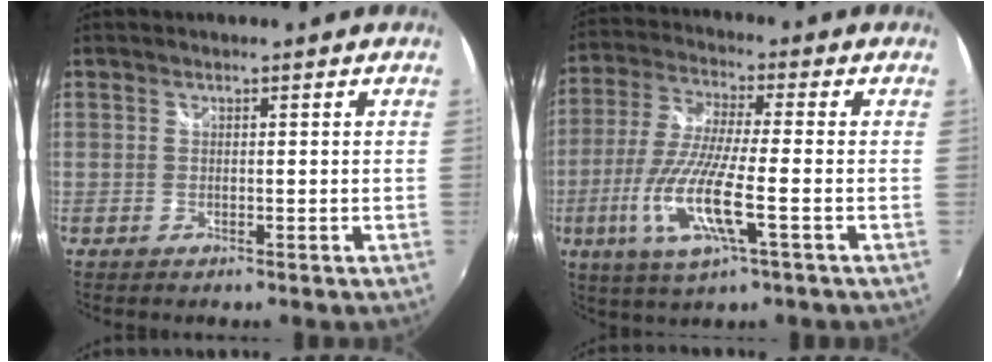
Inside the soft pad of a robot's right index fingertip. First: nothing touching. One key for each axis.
{"total": 13.9, "fx": -4.4, "fy": 2.3, "fz": 12.9, "tx": -0.277, "ty": -0.018, "tz": -0.084}